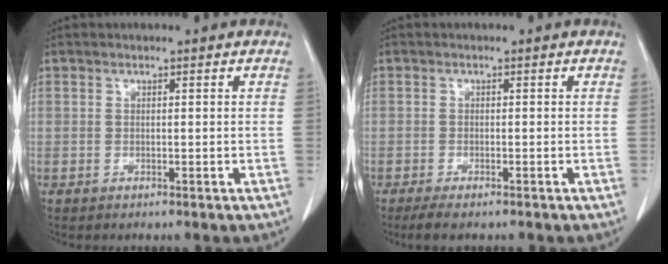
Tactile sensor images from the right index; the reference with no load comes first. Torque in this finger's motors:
{"motor_torque": [-0.10, -0.04, 0.10, 0.03]}